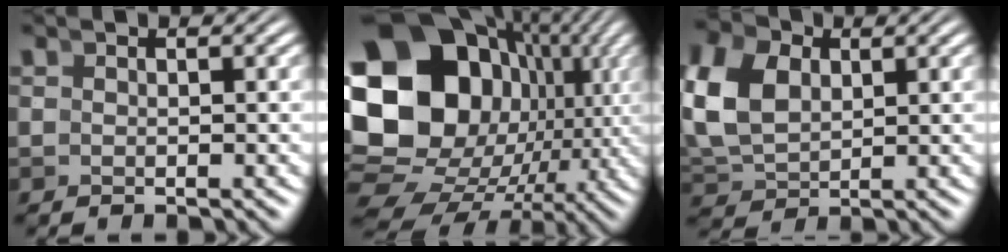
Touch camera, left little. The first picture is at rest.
{"total": 24.0, "force": [-0.6, 17.7, 16.1], "torque": [-0.305, -0.066, 0.007]}
{"total": 7.0, "force": [1.1, 5.5, 4.2], "torque": [-0.110, -0.013, 0.033]}